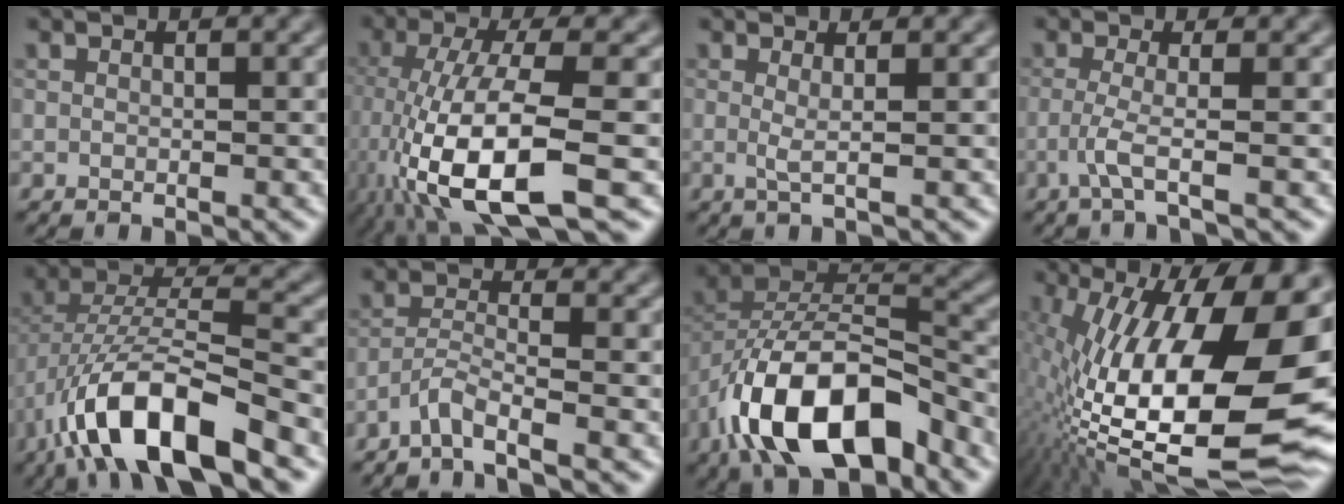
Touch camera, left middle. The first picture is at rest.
{"total": 11.2, "force": [-4.5, 2.9, 9.8], "torque": [-0.194, -0.014, -0.079]}
{"total": 1.6, "force": [0.2, 0.3, 1.5], "torque": [-0.026, -0.005, -0.002]}
{"total": 2.5, "force": [-1.0, 0.2, 2.3], "torque": [-0.048, 0.000, -0.031]}
{"total": 10.6, "force": [-5.9, 3.3, 8.1], "torque": [-0.151, 0.008, -0.107]}
{"total": 2.6, "force": [-2.1, 0.0, 1.6], "torque": [-0.031, 0.005, -0.050]}
{"total": 12.1, "force": [-6.5, 5.4, 8.7], "torque": [-0.159, 0.008, -0.127]}
{"total": 20.9, "force": [-0.2, 8.6, 19.1], "torque": [-0.323, -0.028, 0.000]}